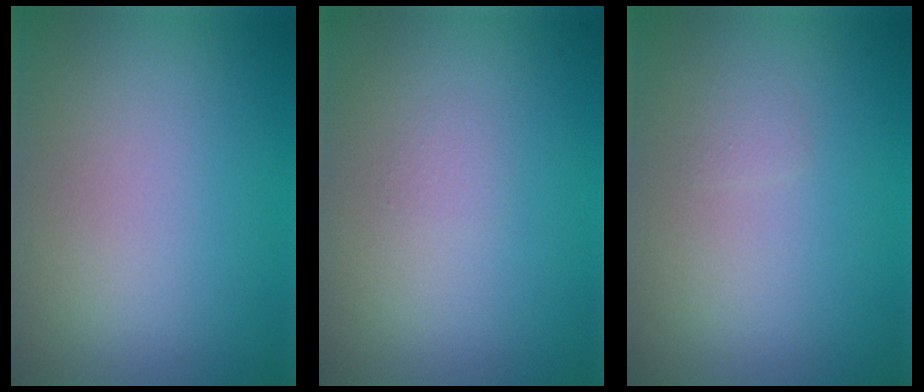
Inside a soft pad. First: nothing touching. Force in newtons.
{"total": 0.5, "press": 0.5, "slide": 0.1}
{"total": 0.6, "press": 0.6, "slide": 0.1}